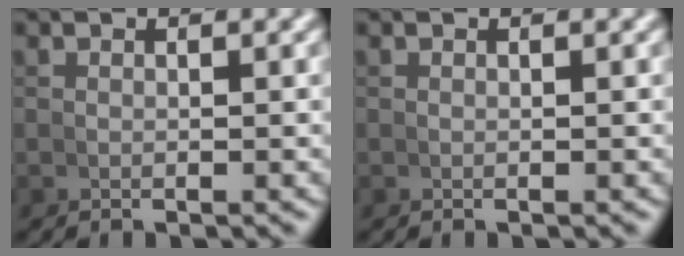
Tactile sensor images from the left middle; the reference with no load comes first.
{"total": 0.0}